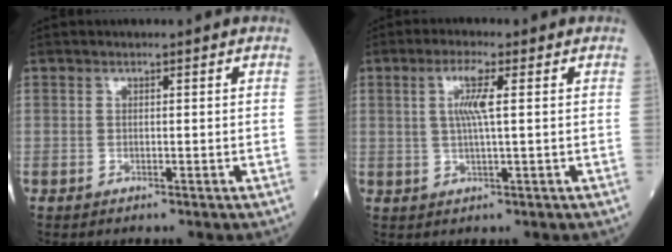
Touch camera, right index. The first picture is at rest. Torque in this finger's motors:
{"motor_torque": [0.61, 0.31, 0.42, 0.11]}